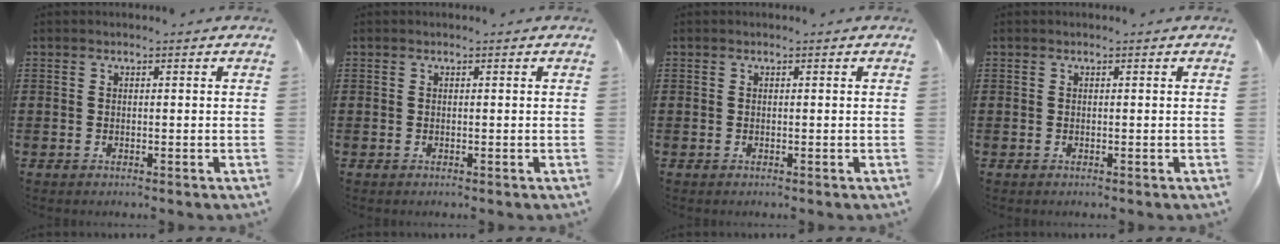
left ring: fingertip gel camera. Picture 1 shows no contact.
{"total": 0.0}
{"total": 0.0}
{"total": 0.0}